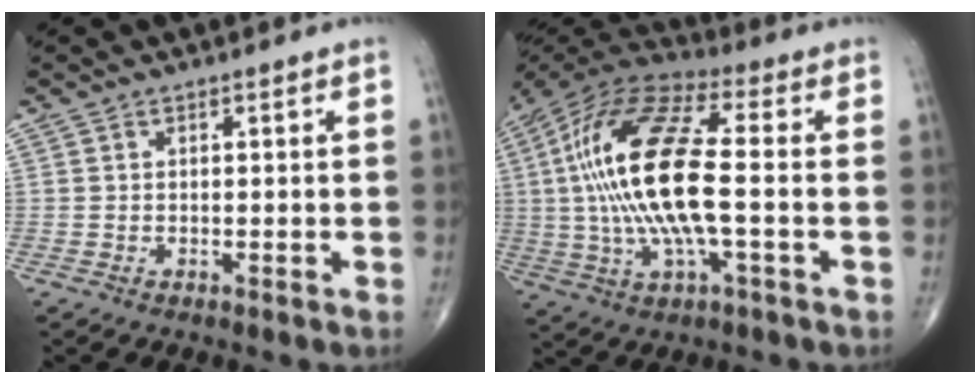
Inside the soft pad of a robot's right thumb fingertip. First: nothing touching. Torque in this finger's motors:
{"motor_torque": [0.49, 2.81, 2.77, 0.00, 0.63]}